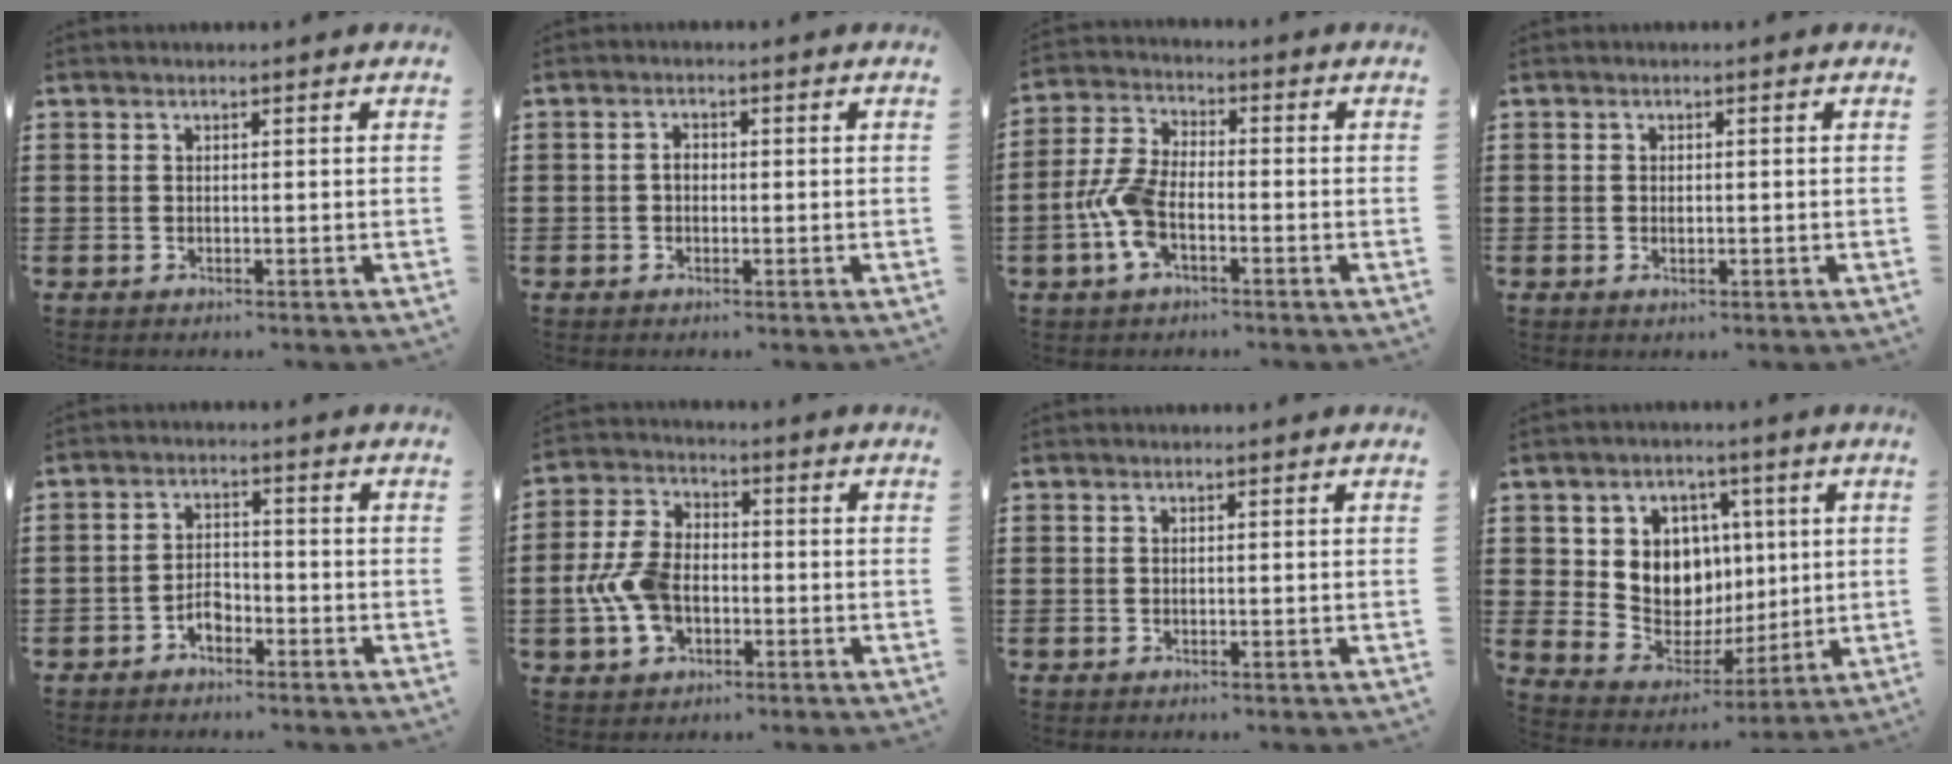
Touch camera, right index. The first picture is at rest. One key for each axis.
{"total": 1.6, "fx": -0.2, "fy": 1.0, "fz": 1.2, "tx": -0.023, "ty": 0.004, "tz": -0.005}
{"total": 7.4, "fx": -2.5, "fy": 3.7, "fz": 5.9, "tx": -0.156, "ty": -0.006, "tz": -0.056}
{"total": 1.0, "fx": -0.1, "fy": 0.5, "fz": 0.9, "tx": -0.019, "ty": 0.001, "tz": -0.001}
{"total": 3.1, "fx": -2.1, "fy": 1.8, "fz": 1.4, "tx": -0.029, "ty": 0.007, "tz": -0.044}
{"total": 8.5, "fx": -1.9, "fy": 5.7, "fz": 6.0, "tx": -0.156, "ty": 0.003, "tz": -0.042}
{"total": 0.0}
{"total": 8.9, "fx": 2.4, "fy": 8.0, "fz": 2.9, "tx": -0.069, "ty": -0.021, "tz": 0.047}